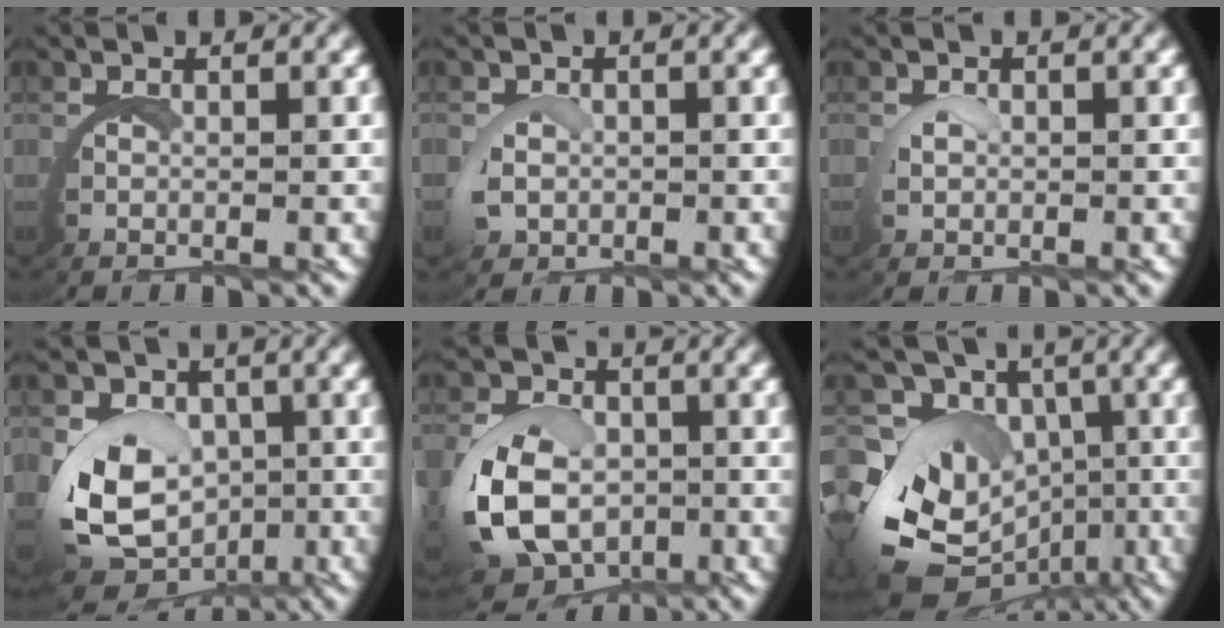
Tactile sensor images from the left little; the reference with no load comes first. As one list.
[{"total": 1.4, "force": [0.2, 1.0, 1.0], "torque": [-0.043, -0.005, 0.005]}, {"total": 0.8, "force": [0.7, 0.1, 0.4], "torque": [-0.028, -0.006, 0.016]}, {"total": 8.5, "force": [-1.7, 6.7, 5.0], "torque": [-0.124, -0.043, -0.013]}, {"total": 9.7, "force": [-2.2, 8.2, 4.7], "torque": [-0.127, -0.039, -0.029]}, {"total": 12.9, "force": [-3.8, 10.3, 6.8], "torque": [-0.149, -0.066, -0.045]}]